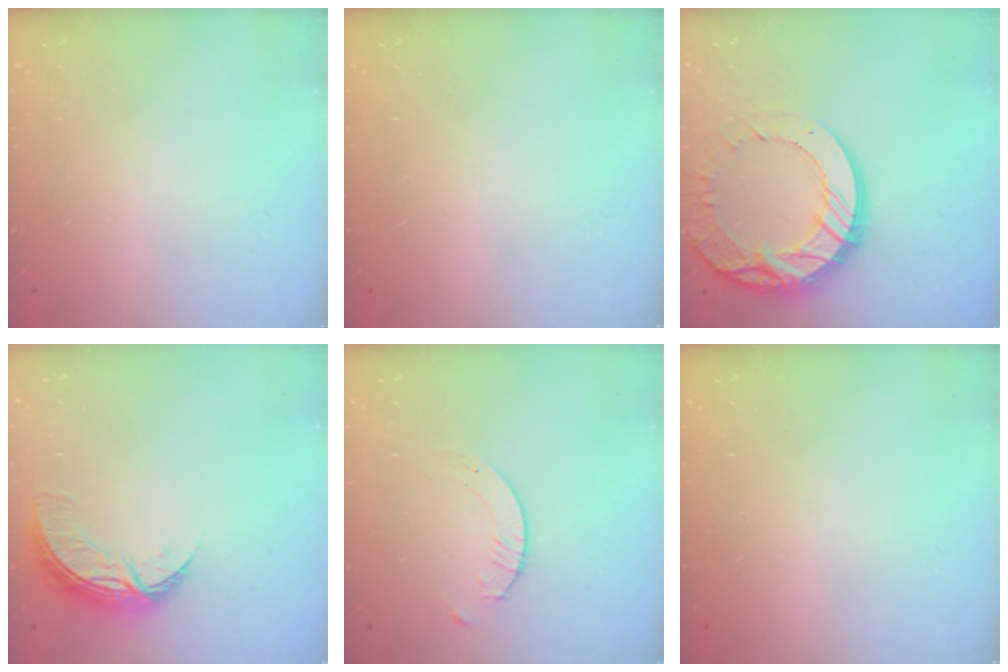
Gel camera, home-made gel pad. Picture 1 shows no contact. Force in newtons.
{"total": 0.0}
{"total": 17.7, "press": 17.6, "slide": 1.5}
{"total": 8.4, "press": 8.4, "slide": 0.4}
{"total": 1.7, "press": 1.7, "slide": 0.2}
{"total": 0.0}